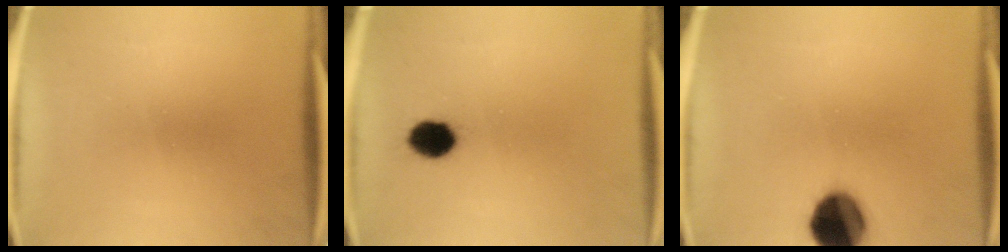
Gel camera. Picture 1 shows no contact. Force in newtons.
{"total": 5.7}
{"total": 13.5}